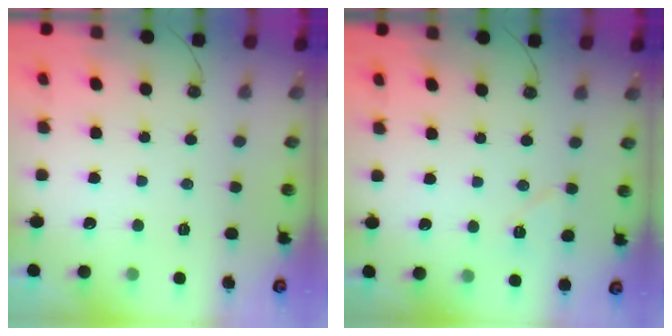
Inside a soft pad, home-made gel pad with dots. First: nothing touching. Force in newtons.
{"total": 5.5, "press": 5.5, "slide": 0.8}